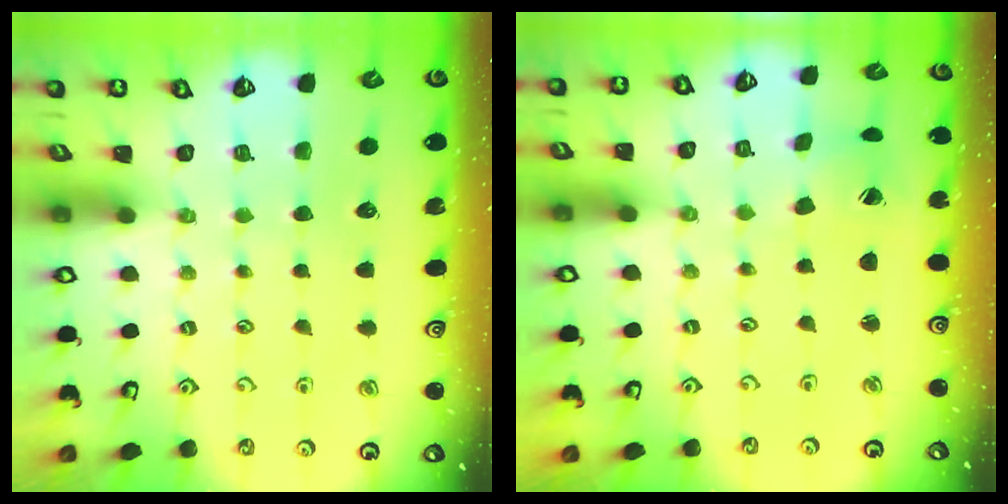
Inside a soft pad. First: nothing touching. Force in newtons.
{"total": 2.2, "press": 2.2, "slide": 0.3}